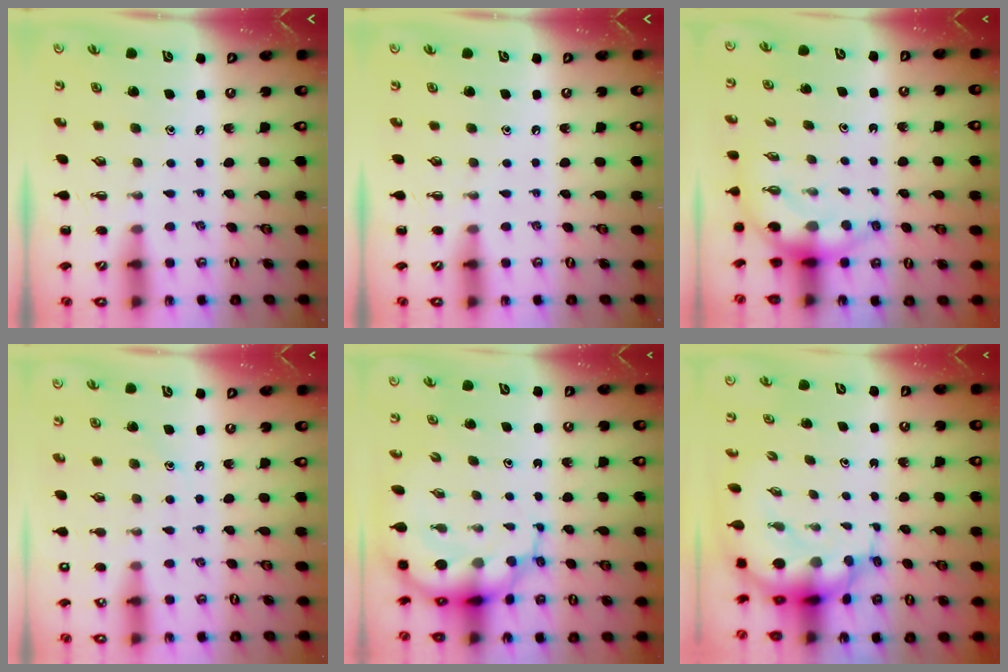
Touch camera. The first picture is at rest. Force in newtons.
{"total": 0.0}
{"total": 6.6, "press": 6.5, "slide": 1.2}
{"total": 7.3, "press": 7.1, "slide": 1.8}
{"total": 9.1, "press": 8.8, "slide": 2.3}
{"total": 8.3, "press": 8.0, "slide": 2.3}